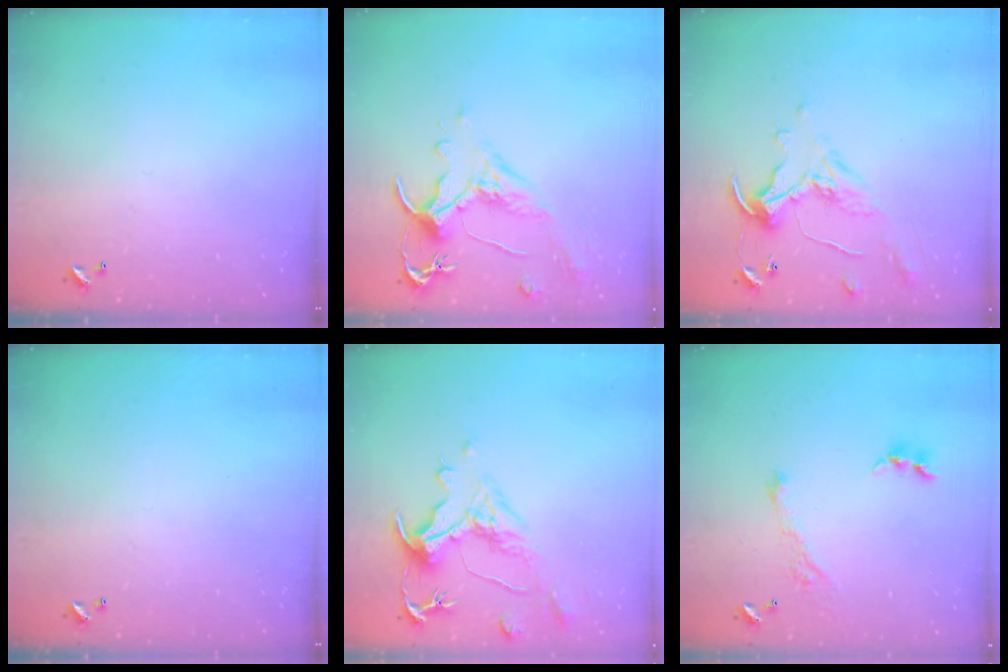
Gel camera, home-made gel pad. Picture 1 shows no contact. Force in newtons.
{"total": 1.6, "press": 1.1, "slide": 1.2}
{"total": 1.1, "press": 0.8, "slide": 0.9}
{"total": 0.0}
{"total": 1.4, "press": 0.2, "slide": 1.4}
{"total": 3.7, "press": 3.7, "slide": 0.2}